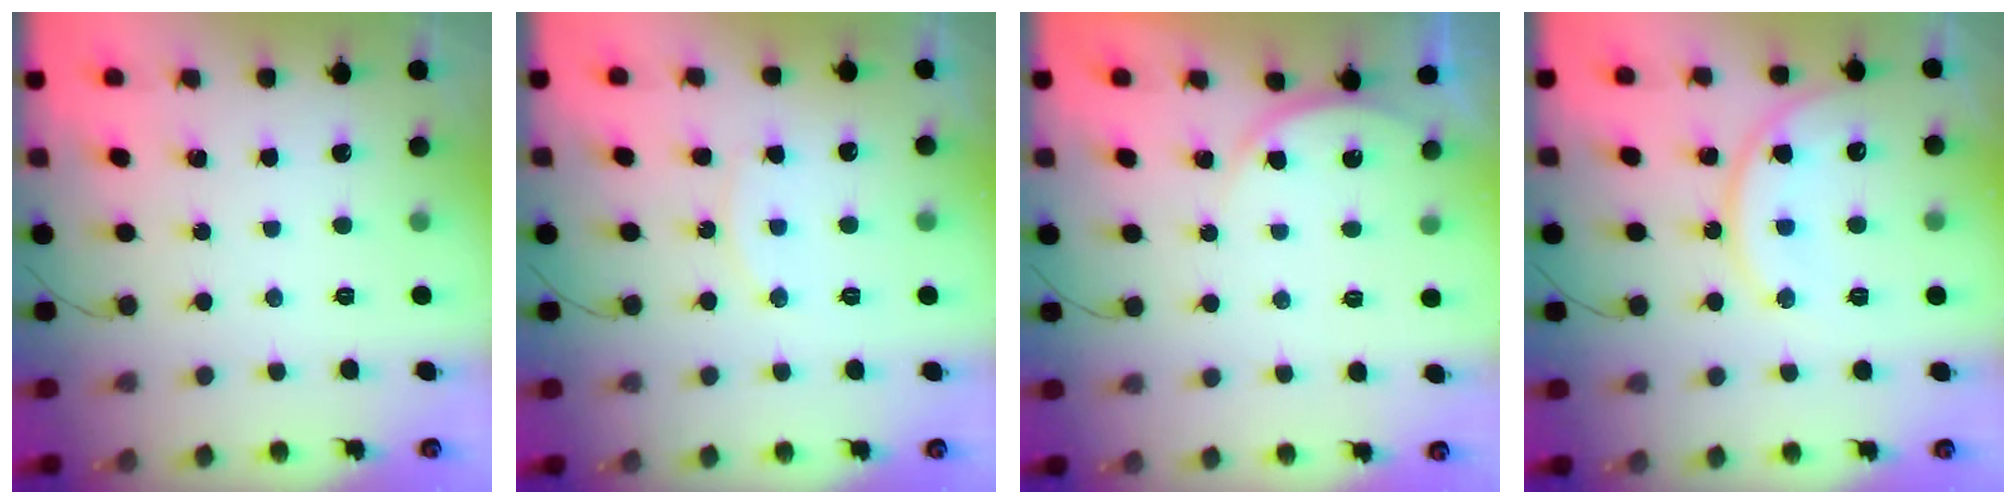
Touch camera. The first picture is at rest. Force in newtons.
{"total": 7.7, "press": 7.7, "slide": 0.4}
{"total": 3.3, "press": 3.3, "slide": 0.5}
{"total": 11.8, "press": 11.8, "slide": 0.8}